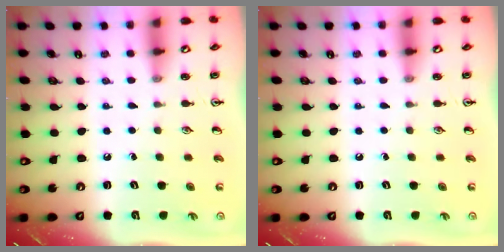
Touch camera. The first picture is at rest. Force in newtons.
{"total": 0.0}